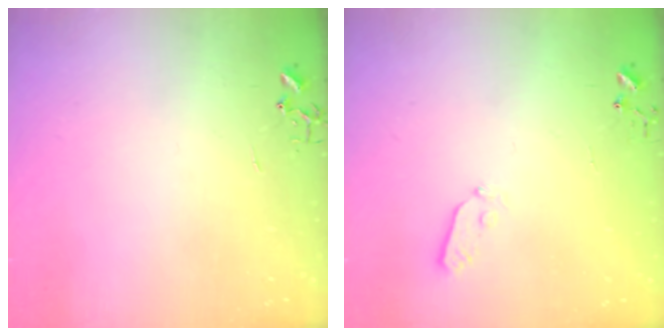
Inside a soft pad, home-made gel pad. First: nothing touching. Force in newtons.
{"total": 3.9, "press": 3.8, "slide": 0.9}